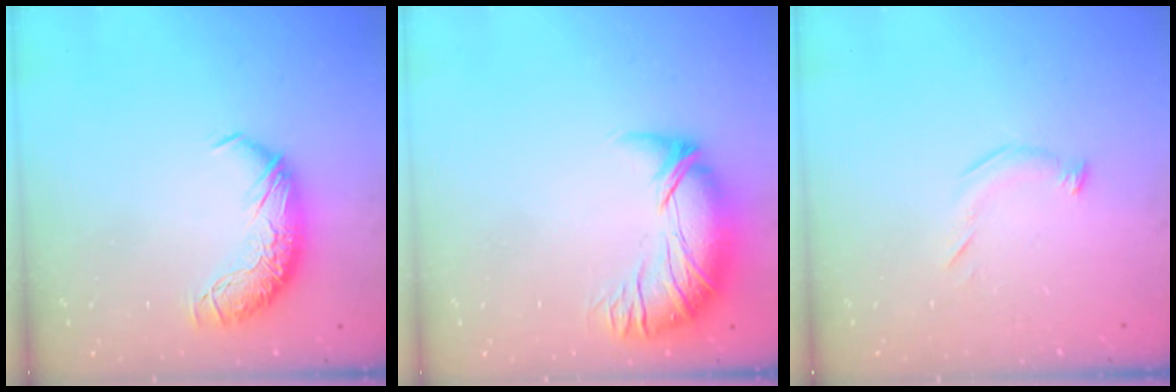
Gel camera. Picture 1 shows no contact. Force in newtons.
{"total": 2.8, "press": 1.7, "slide": 2.3}
{"total": 4.4, "press": 4.3, "slide": 0.8}